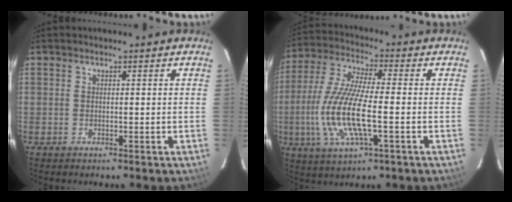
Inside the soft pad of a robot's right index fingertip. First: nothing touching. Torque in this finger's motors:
{"motor_torque": [1.73, -0.41, 1.06, 0.21]}